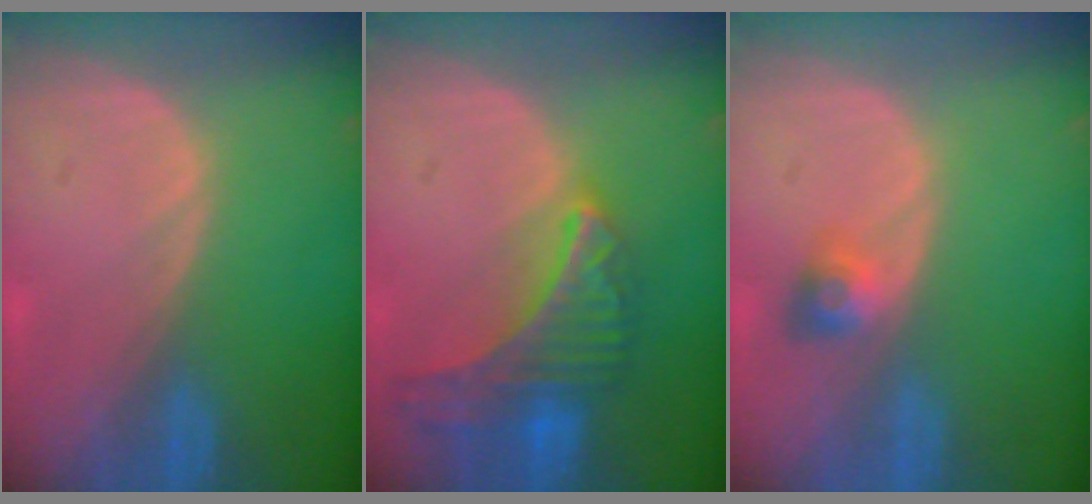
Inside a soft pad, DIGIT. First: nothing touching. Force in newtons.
{"total": 9.3, "press": 8.2, "slide": 4.5}
{"total": 3.0, "press": 2.7, "slide": 1.3}